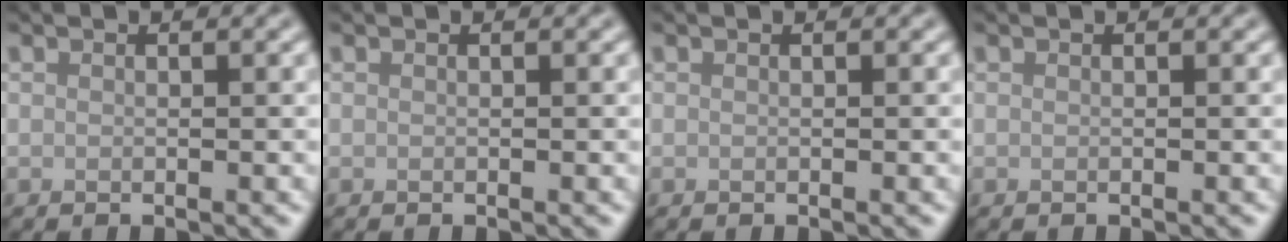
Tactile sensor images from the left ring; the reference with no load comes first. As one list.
[{"total": 0.0}, {"total": 0.0}, {"total": 0.0}]